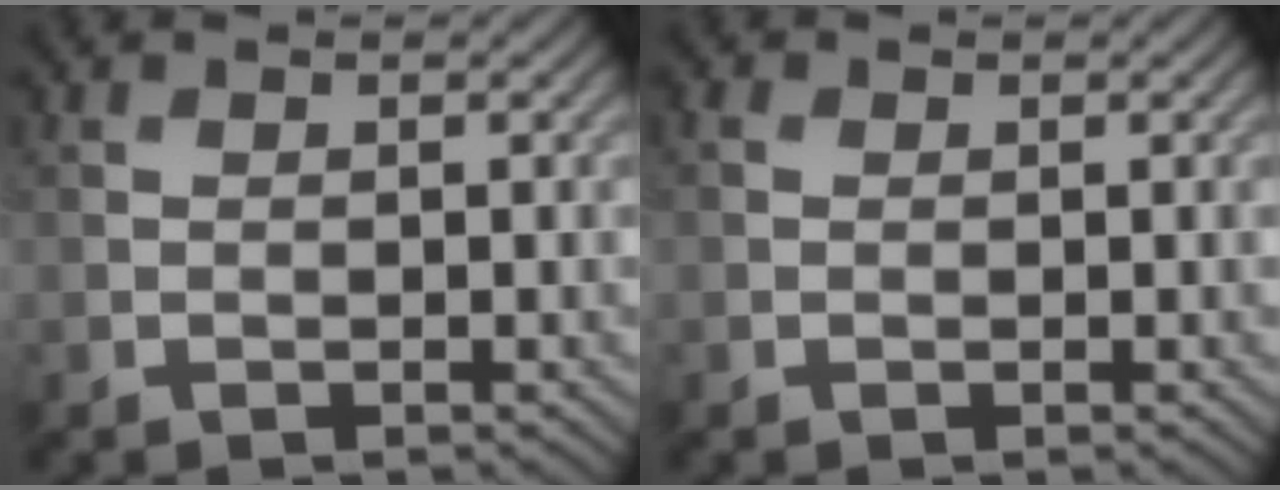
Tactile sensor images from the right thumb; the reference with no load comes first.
{"total": 0.8, "force": [0.3, 0.6, 0.3], "torque": [-0.006, 0.001, 0.003]}